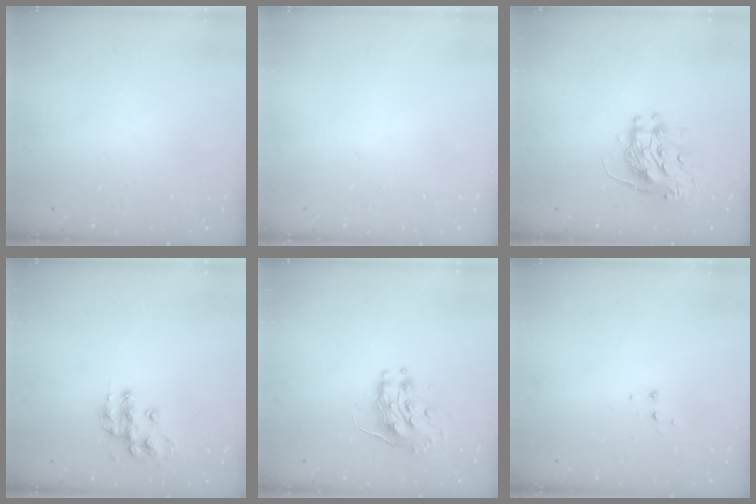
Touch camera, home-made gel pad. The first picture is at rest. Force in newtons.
{"total": 0.0}
{"total": 10.7, "press": 10.6, "slide": 1.2}
{"total": 11.8, "press": 11.8, "slide": 0.6}
{"total": 9.7, "press": 9.7, "slide": 0.8}
{"total": 4.5, "press": 4.5, "slide": 0.4}